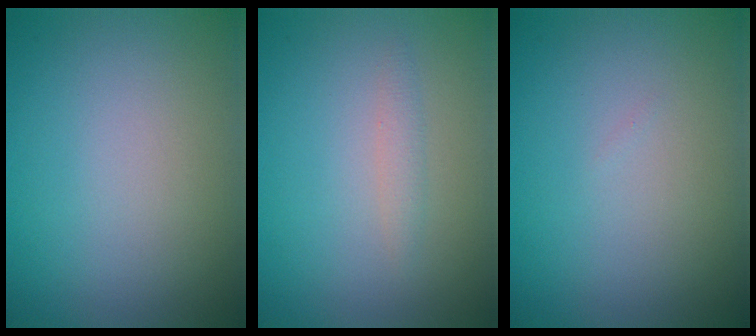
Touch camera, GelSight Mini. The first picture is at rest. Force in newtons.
{"total": 1.0, "press": 1.0, "slide": 0.0}
{"total": 0.0}